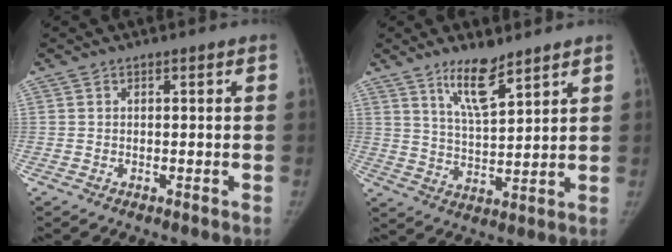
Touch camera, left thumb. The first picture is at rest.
{"total": 8.4, "force": [6.1, 2.1, 5.5], "torque": [-0.089, -0.048, 0.114]}